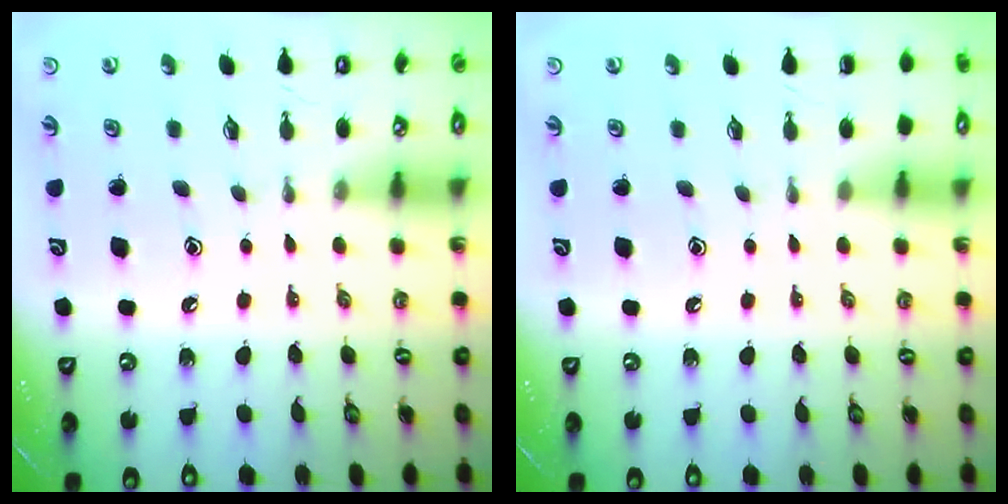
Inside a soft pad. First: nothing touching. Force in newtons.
{"total": 0.0}